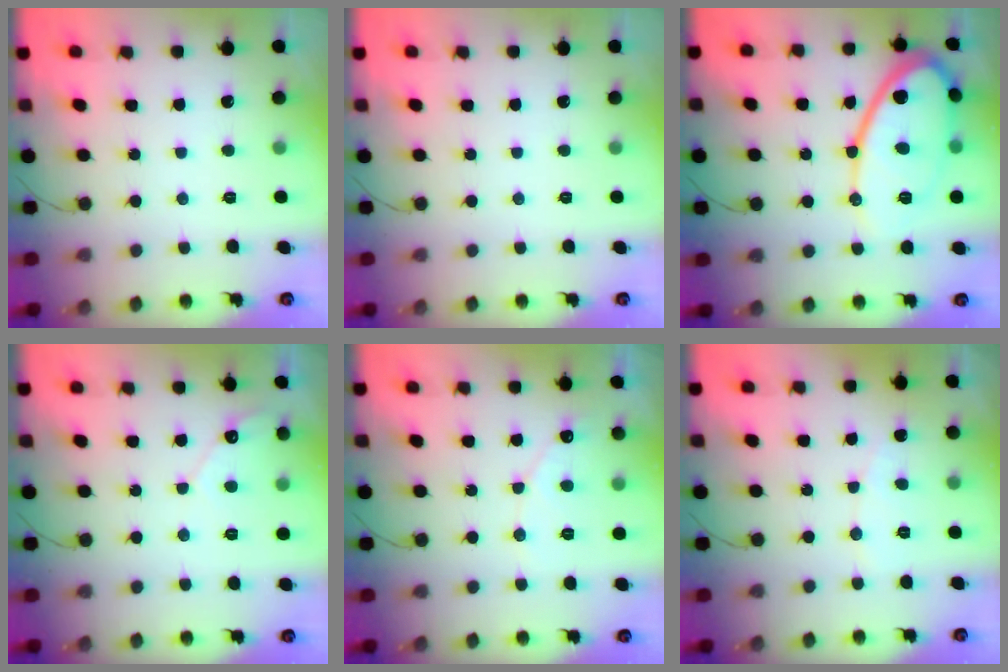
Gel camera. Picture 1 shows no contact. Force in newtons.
{"total": 0.0}
{"total": 17.5, "press": 17.4, "slide": 1.2}
{"total": 5.5, "press": 5.5, "slide": 0.5}
{"total": 5.0, "press": 5.0, "slide": 0.3}
{"total": 3.3, "press": 3.3, "slide": 0.3}